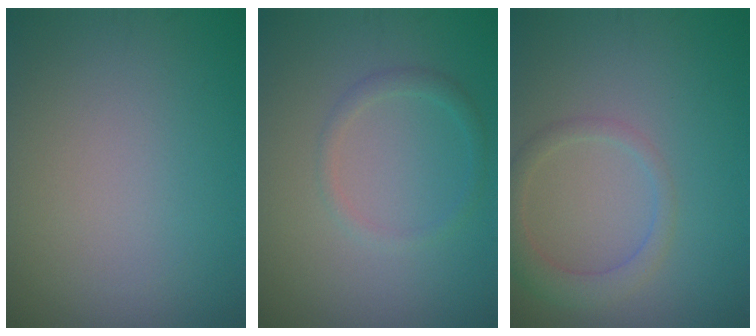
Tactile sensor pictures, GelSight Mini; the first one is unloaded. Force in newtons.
{"total": 1.4, "press": 1.4, "slide": 0.0}
{"total": 2.6, "press": 2.6, "slide": 0.1}